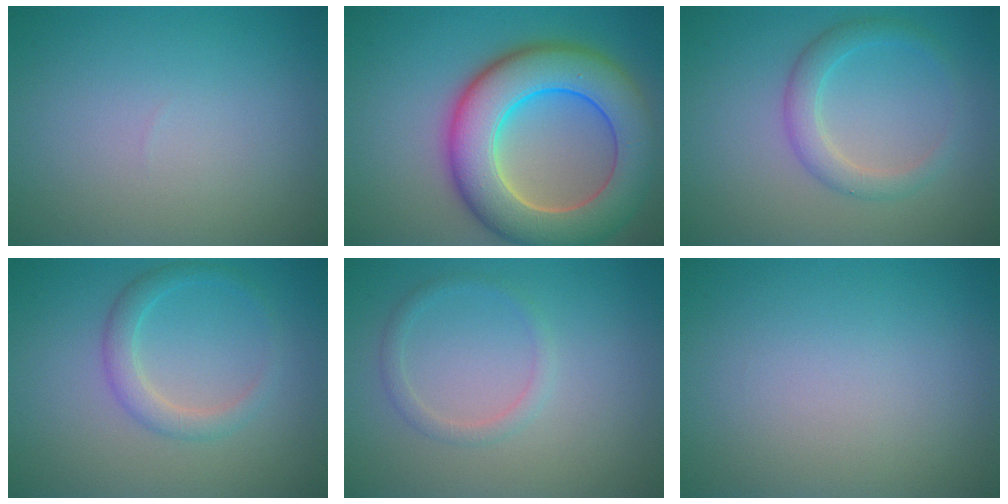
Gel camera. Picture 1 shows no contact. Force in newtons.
{"total": 11.0, "press": 11.0, "slide": 0.6}
{"total": 2.6, "press": 2.6, "slide": 0.1}
{"total": 2.2, "press": 2.2, "slide": 0.1}
{"total": 1.3, "press": 1.3, "slide": 0.1}
{"total": 0.0}